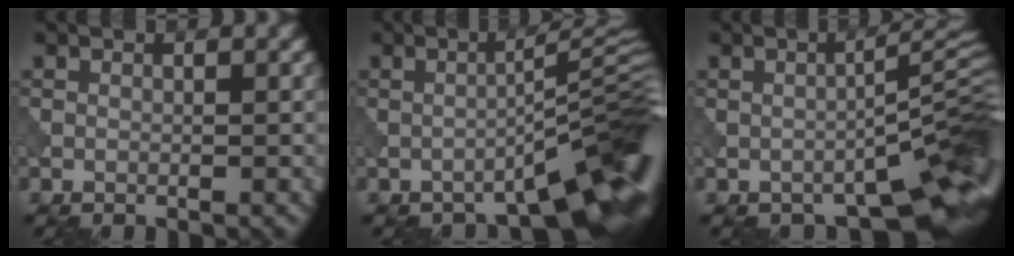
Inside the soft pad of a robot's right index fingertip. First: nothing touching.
{"total": 9.2, "force": [-5.3, 2.1, 7.2], "torque": [-0.083, 0.005, -0.080]}
{"total": 9.5, "force": [-5.5, 2.7, 7.3], "torque": [-0.086, -0.008, -0.075]}